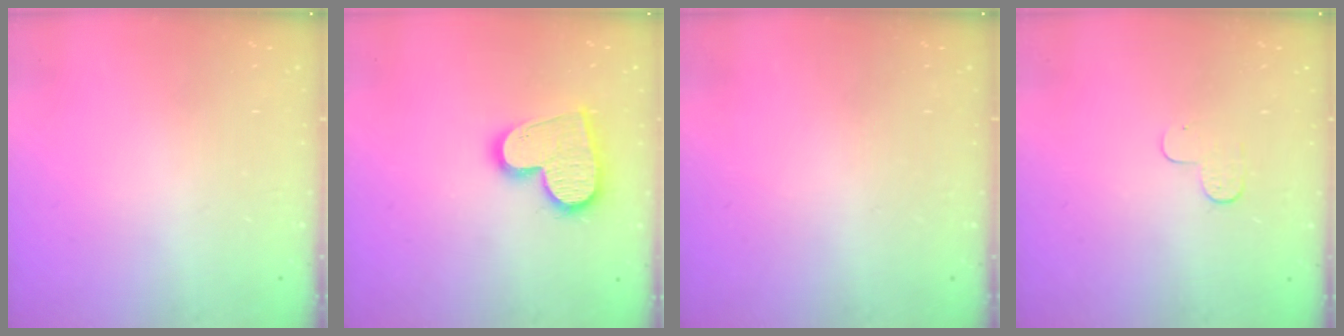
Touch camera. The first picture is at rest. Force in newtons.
{"total": 15.2, "press": 15.1, "slide": 1.2}
{"total": 0.0}
{"total": 3.1, "press": 3.1, "slide": 0.3}